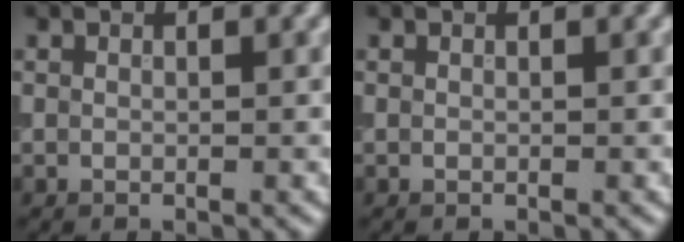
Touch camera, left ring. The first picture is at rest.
{"total": 0.0}